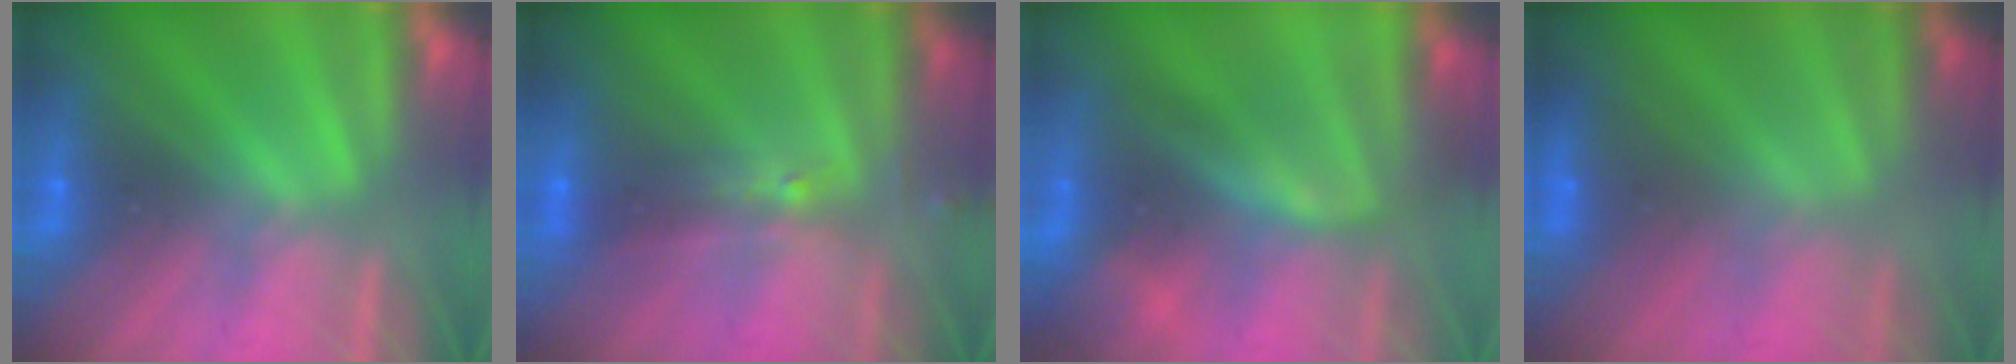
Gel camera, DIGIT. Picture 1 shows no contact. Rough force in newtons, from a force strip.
{"total": 2.4}
{"total": 8.2}
{"total": 2.4}